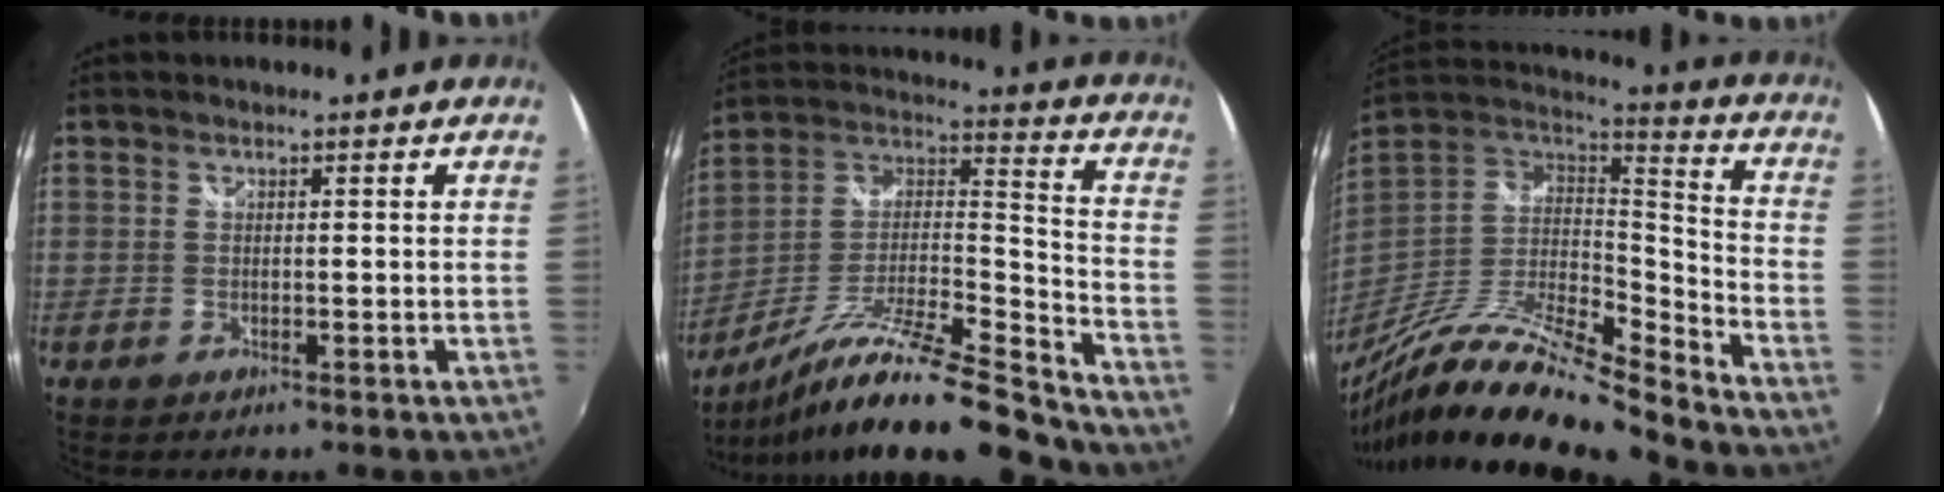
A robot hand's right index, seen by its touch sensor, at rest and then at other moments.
{"total": 23.5, "force": [-17.6, 3.4, 15.2], "torque": [-0.250, -0.023, -0.292]}
{"total": 21.3, "force": [-17.4, 2.6, 12.1], "torque": [-0.234, -0.029, -0.318]}